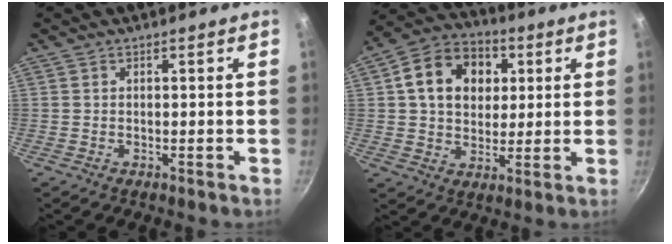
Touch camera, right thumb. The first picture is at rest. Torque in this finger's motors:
{"motor_torque": [-0.83, 1.12, 0.02, 0.16, 0.09]}